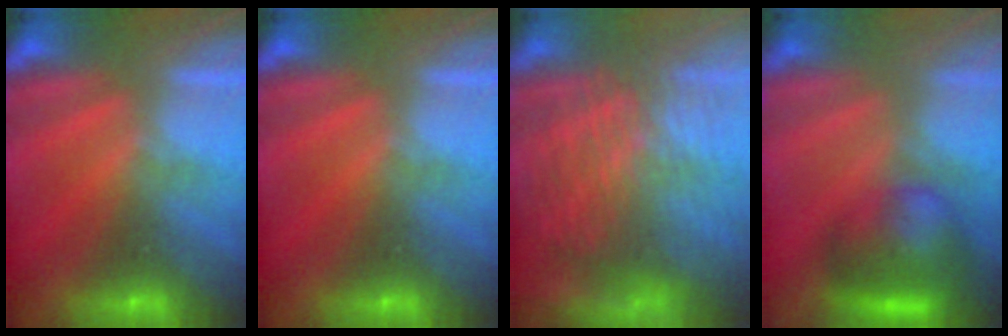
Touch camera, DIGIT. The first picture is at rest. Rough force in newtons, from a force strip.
{"total": 0.0}
{"total": 8.9}
{"total": 8.1}